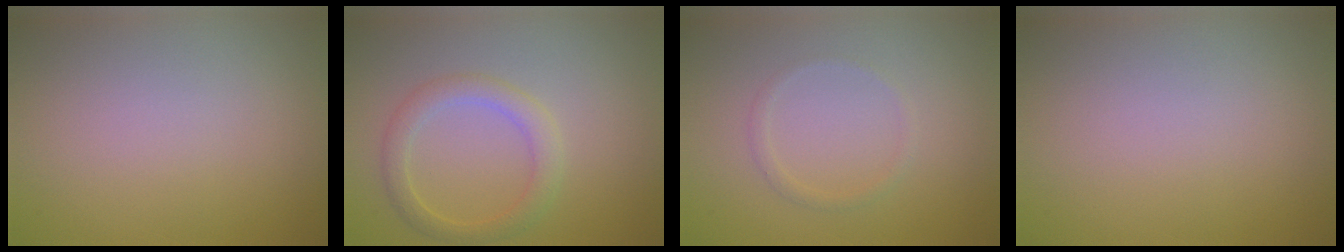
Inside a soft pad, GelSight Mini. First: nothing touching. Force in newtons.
{"total": 2.7, "press": 2.7, "slide": 0.1}
{"total": 0.9, "press": 0.9, "slide": 0.1}
{"total": 0.0}